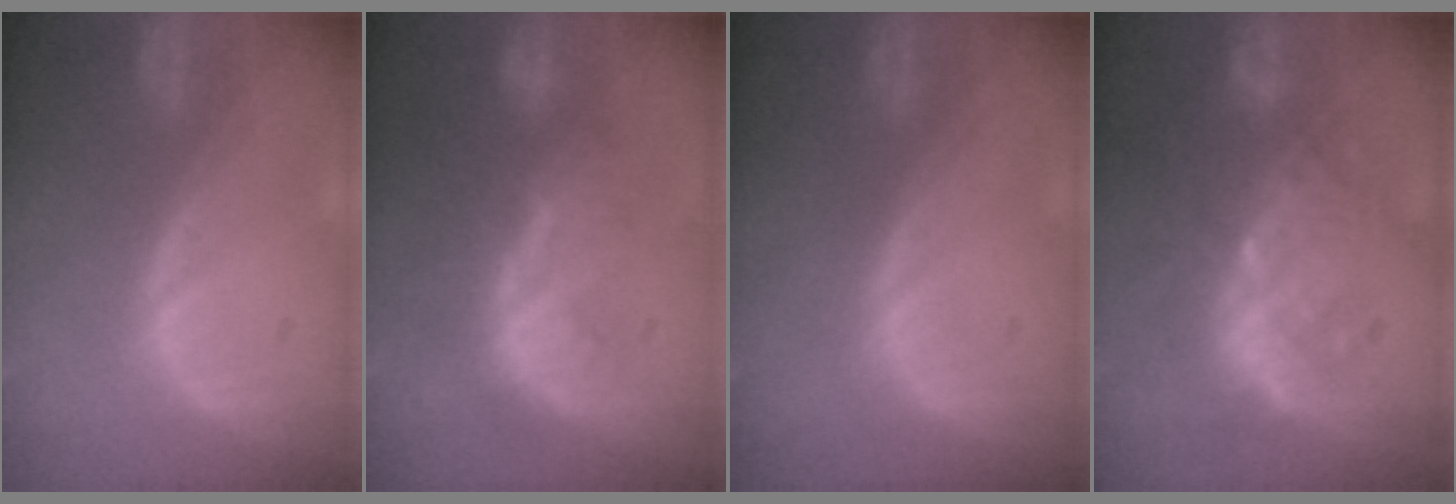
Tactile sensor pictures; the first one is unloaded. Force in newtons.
{"total": 8.4, "press": 7.6, "slide": 3.6}
{"total": 0.0}
{"total": 9.4, "press": 8.9, "slide": 2.8}